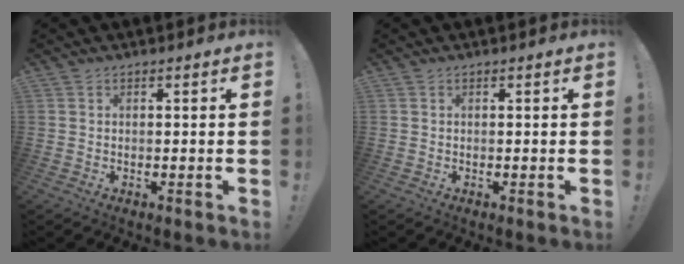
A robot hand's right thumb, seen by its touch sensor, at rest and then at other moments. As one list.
[{"total": 0.0}]